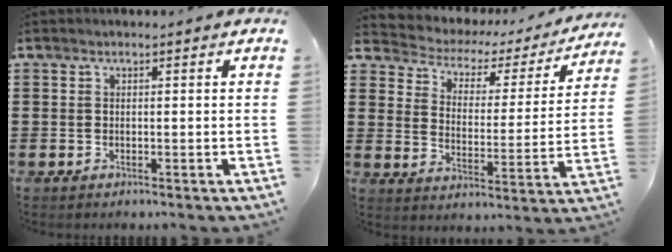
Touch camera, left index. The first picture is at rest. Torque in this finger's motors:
{"motor_torque": [1.12, -1.02, 0.37, 0.01]}